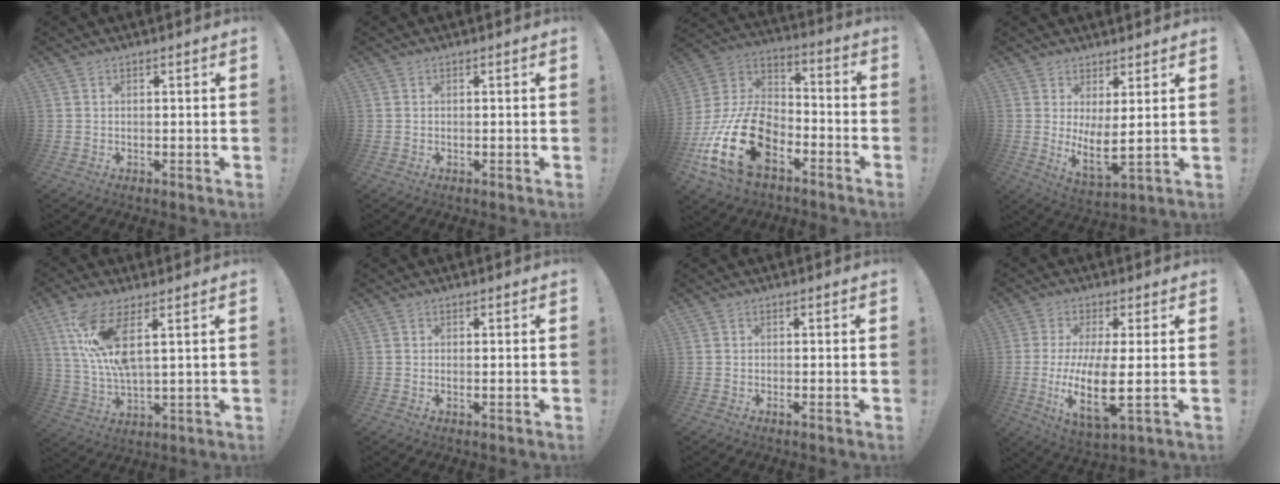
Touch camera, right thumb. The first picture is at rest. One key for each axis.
{"total": 0.6, "fx": -0.1, "fy": -0.3, "fz": 0.5, "tx": -0.007, "ty": -0.002, "tz": -0.002}
{"total": 24.2, "fx": -10.3, "fy": 14.4, "fz": 16.5, "tx": -0.326, "ty": 0.062, "tz": -0.166}
{"total": 7.0, "fx": 2.9, "fy": 1.4, "fz": 6.2, "tx": -0.097, "ty": -0.037, "tz": 0.055}
{"total": 13.6, "fx": 6.0, "fy": 3.9, "fz": 11.6, "tx": -0.234, "ty": -0.026, "tz": 0.102}
{"total": 0.6, "fx": 0.2, "fy": -0.1, "fz": 0.5, "tx": -0.009, "ty": -0.001, "tz": 0.004}
{"total": 1.0, "fx": -0.1, "fy": -0.3, "fz": 0.9, "tx": -0.014, "ty": -0.004, "tz": -0.002}
{"total": 13.2, "fx": -1.1, "fy": 3.4, "fz": 12.7, "tx": -0.256, "ty": -0.017, "tz": -0.012}